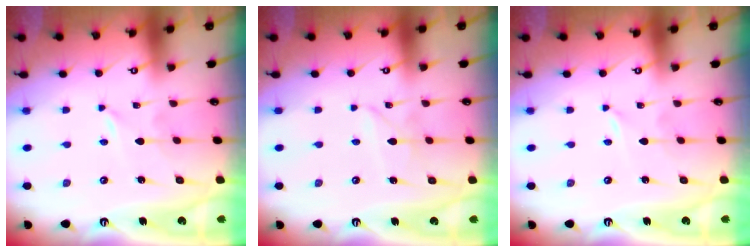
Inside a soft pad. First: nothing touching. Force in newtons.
{"total": 3.1, "press": 3.1, "slide": 0.4}
{"total": 0.0}